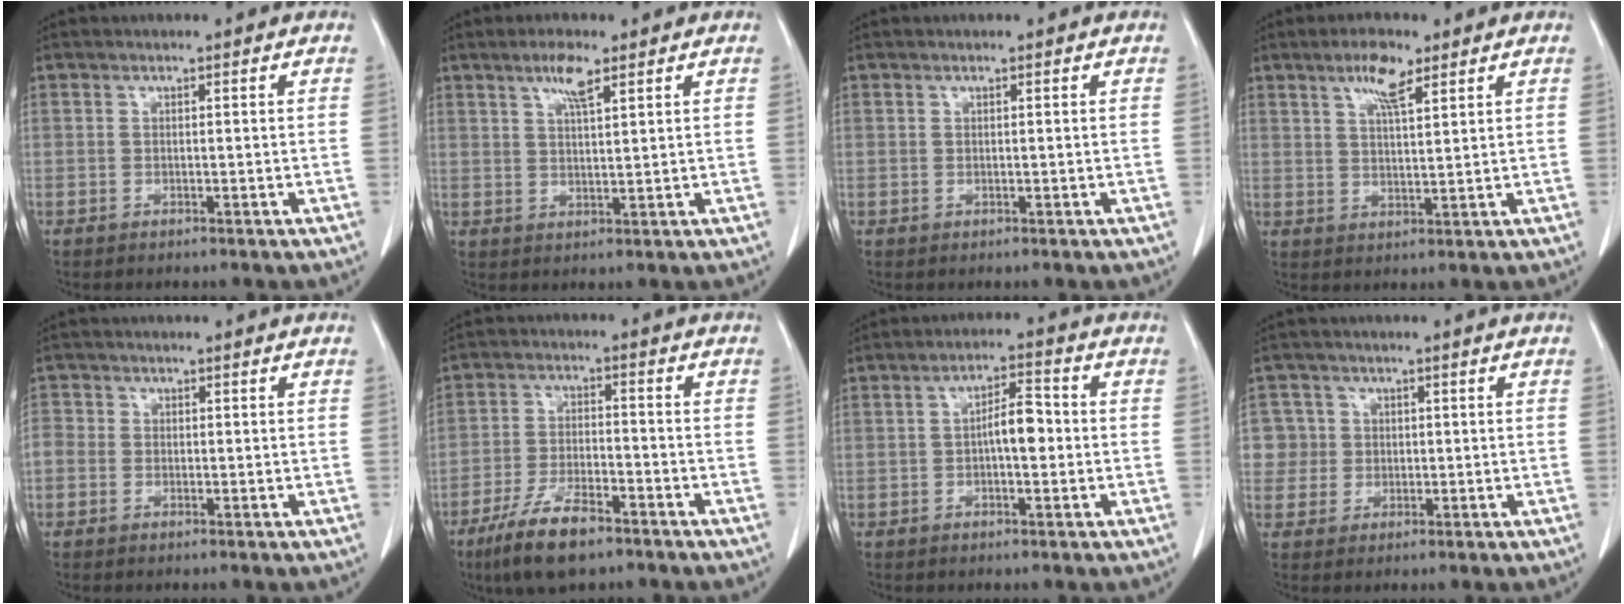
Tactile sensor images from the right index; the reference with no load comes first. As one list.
[{"total": 4.6, "force": [2.8, 1.0, 3.6], "torque": [-0.071, 0.001, 0.052]}, {"total": 0.0}, {"total": 5.8, "force": [3.5, 1.5, 4.4], "torque": [-0.085, 0.002, 0.063]}, {"total": 5.6, "force": [-0.6, 4.9, 2.8], "torque": [-0.095, 0.018, -0.012]}, {"total": 10.3, "force": [-7.0, 3.0, 7.0], "torque": [-0.139, -0.014, -0.124]}, {"total": 5.5, "force": [-0.4, 2.0, 5.1], "torque": [-0.093, 0.018, -0.009]}, {"total": 6.4, "force": [0.5, 6.4, 0.3], "torque": [-0.007, 0.030, 0.017]}]